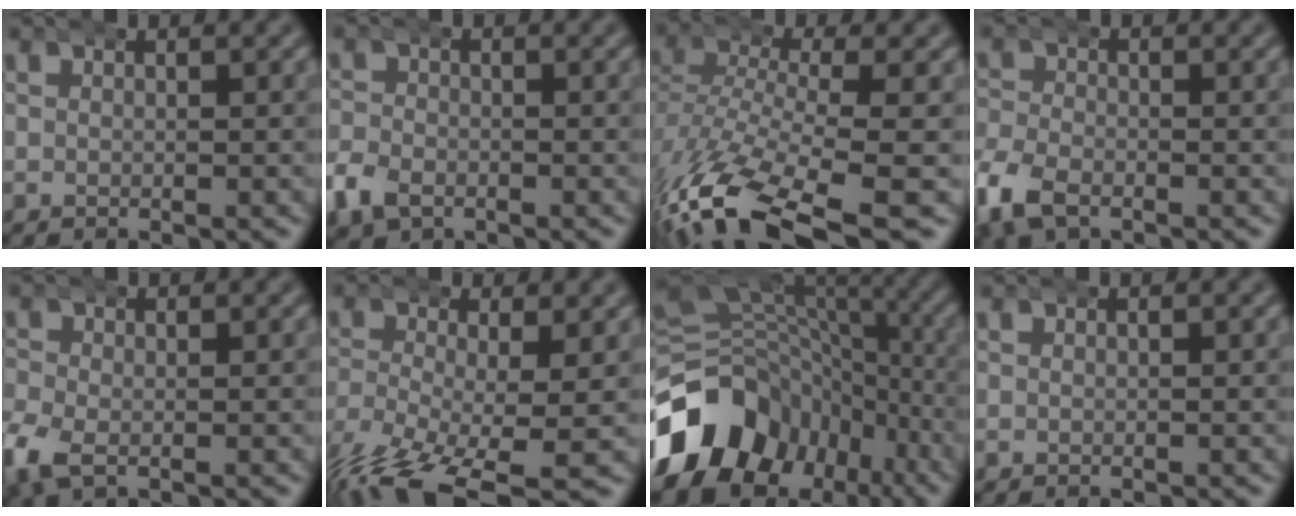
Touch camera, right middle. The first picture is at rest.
{"total": 3.0, "force": [-1.4, 2.4, 1.2], "torque": [-0.037, -0.008, -0.024]}
{"total": 10.0, "force": [-6.1, 3.5, 7.2], "torque": [-0.163, -0.047, -0.075]}
{"total": 4.1, "force": [-2.1, 2.8, 2.2], "torque": [-0.067, -0.013, -0.034]}
{"total": 3.3, "force": [-1.3, 2.4, 2.0], "torque": [-0.068, -0.016, -0.015]}
{"total": 6.9, "force": [-4.9, 2.2, 4.4], "torque": [-0.100, -0.045, -0.058]}
{"total": 16.8, "force": [-5.6, 13.4, 8.4], "torque": [-0.148, -0.030, -0.088]}
{"total": 0.0}